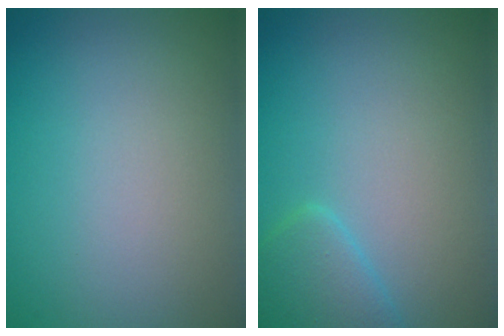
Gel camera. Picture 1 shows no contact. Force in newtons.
{"total": 2.6, "press": 2.6, "slide": 0.2}